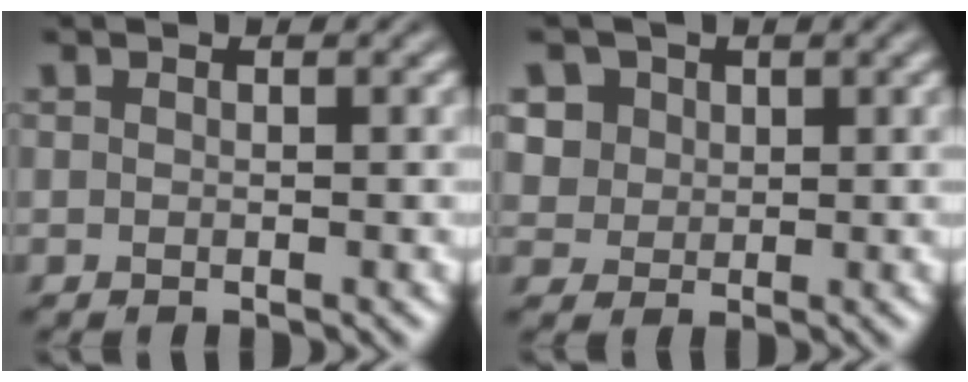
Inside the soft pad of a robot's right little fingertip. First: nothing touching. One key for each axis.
{"total": 4.3, "fx": 2.1, "fy": 3.4, "fz": 1.5, "tx": -0.043, "ty": 0.004, "tz": 0.040}